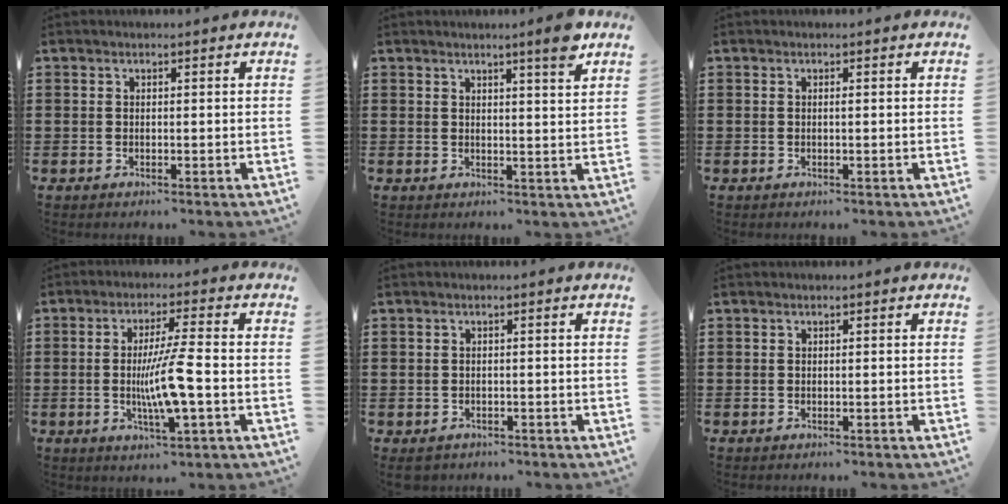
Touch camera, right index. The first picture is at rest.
{"total": 4.3, "force": [3.2, -0.4, 2.9], "torque": [-0.050, -0.007, 0.051]}
{"total": 0.0}
{"total": 8.1, "force": [-1.5, 0.4, 7.9], "torque": [-0.147, -0.011, -0.033]}
{"total": 1.1, "force": [-1.0, 0.4, 0.2], "torque": [-0.007, 0.004, -0.021]}
{"total": 0.0}